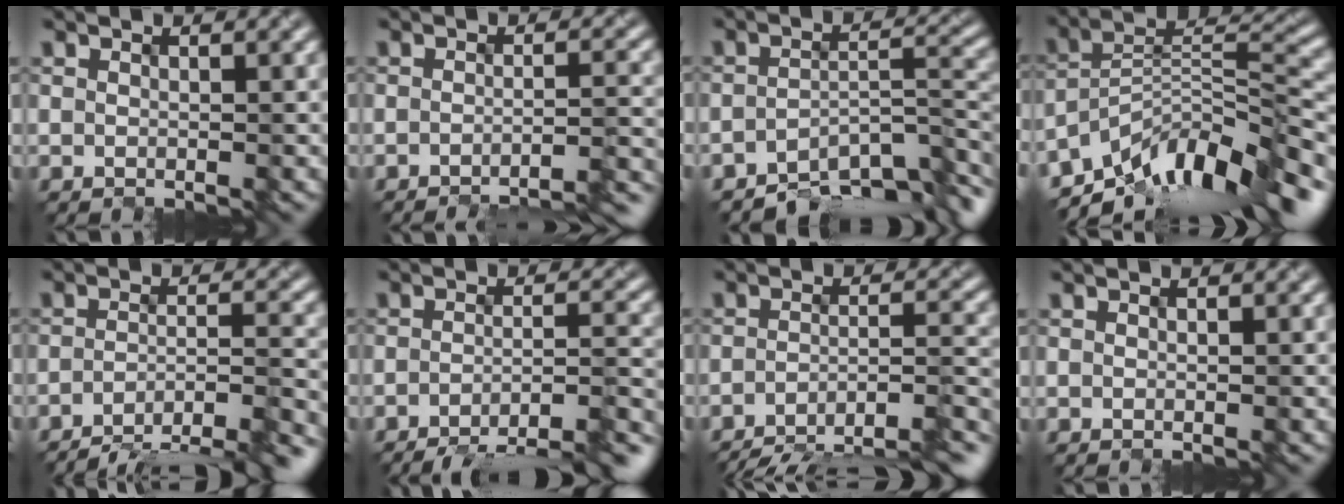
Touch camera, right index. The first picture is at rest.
{"total": 5.5, "force": [-4.3, 0.6, 3.3], "torque": [-0.033, 0.007, -0.057]}
{"total": 8.3, "force": [-6.4, 2.7, 4.5], "torque": [-0.053, -0.004, -0.100]}
{"total": 11.5, "force": [-8.8, 3.3, 6.5], "torque": [-0.100, 0.020, -0.161]}
{"total": 8.7, "force": [-7.2, 1.5, 4.8], "torque": [-0.060, -0.002, -0.100]}
{"total": 9.0, "force": [-7.2, 1.5, 5.2], "torque": [-0.064, 0.000, -0.090]}
{"total": 10.1, "force": [-8.5, 2.0, 5.1], "torque": [-0.069, 0.002, -0.109]}
{"total": 0.0}